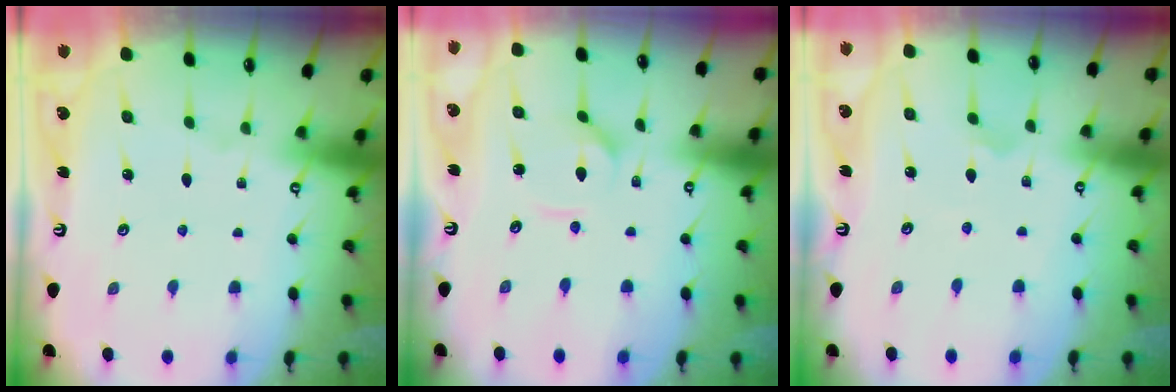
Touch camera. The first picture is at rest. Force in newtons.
{"total": 3.7, "press": 3.7, "slide": 0.1}
{"total": 2.5, "press": 2.5, "slide": 0.2}